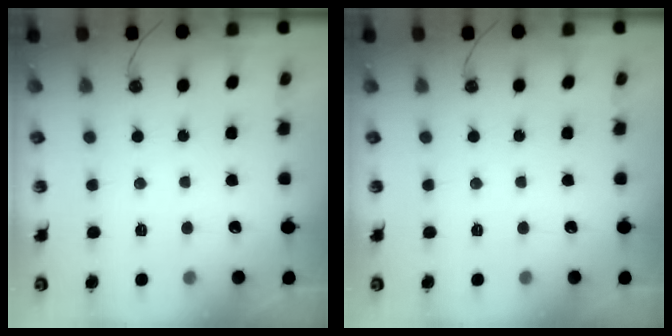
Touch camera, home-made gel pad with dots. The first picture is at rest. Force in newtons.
{"total": 0.0}